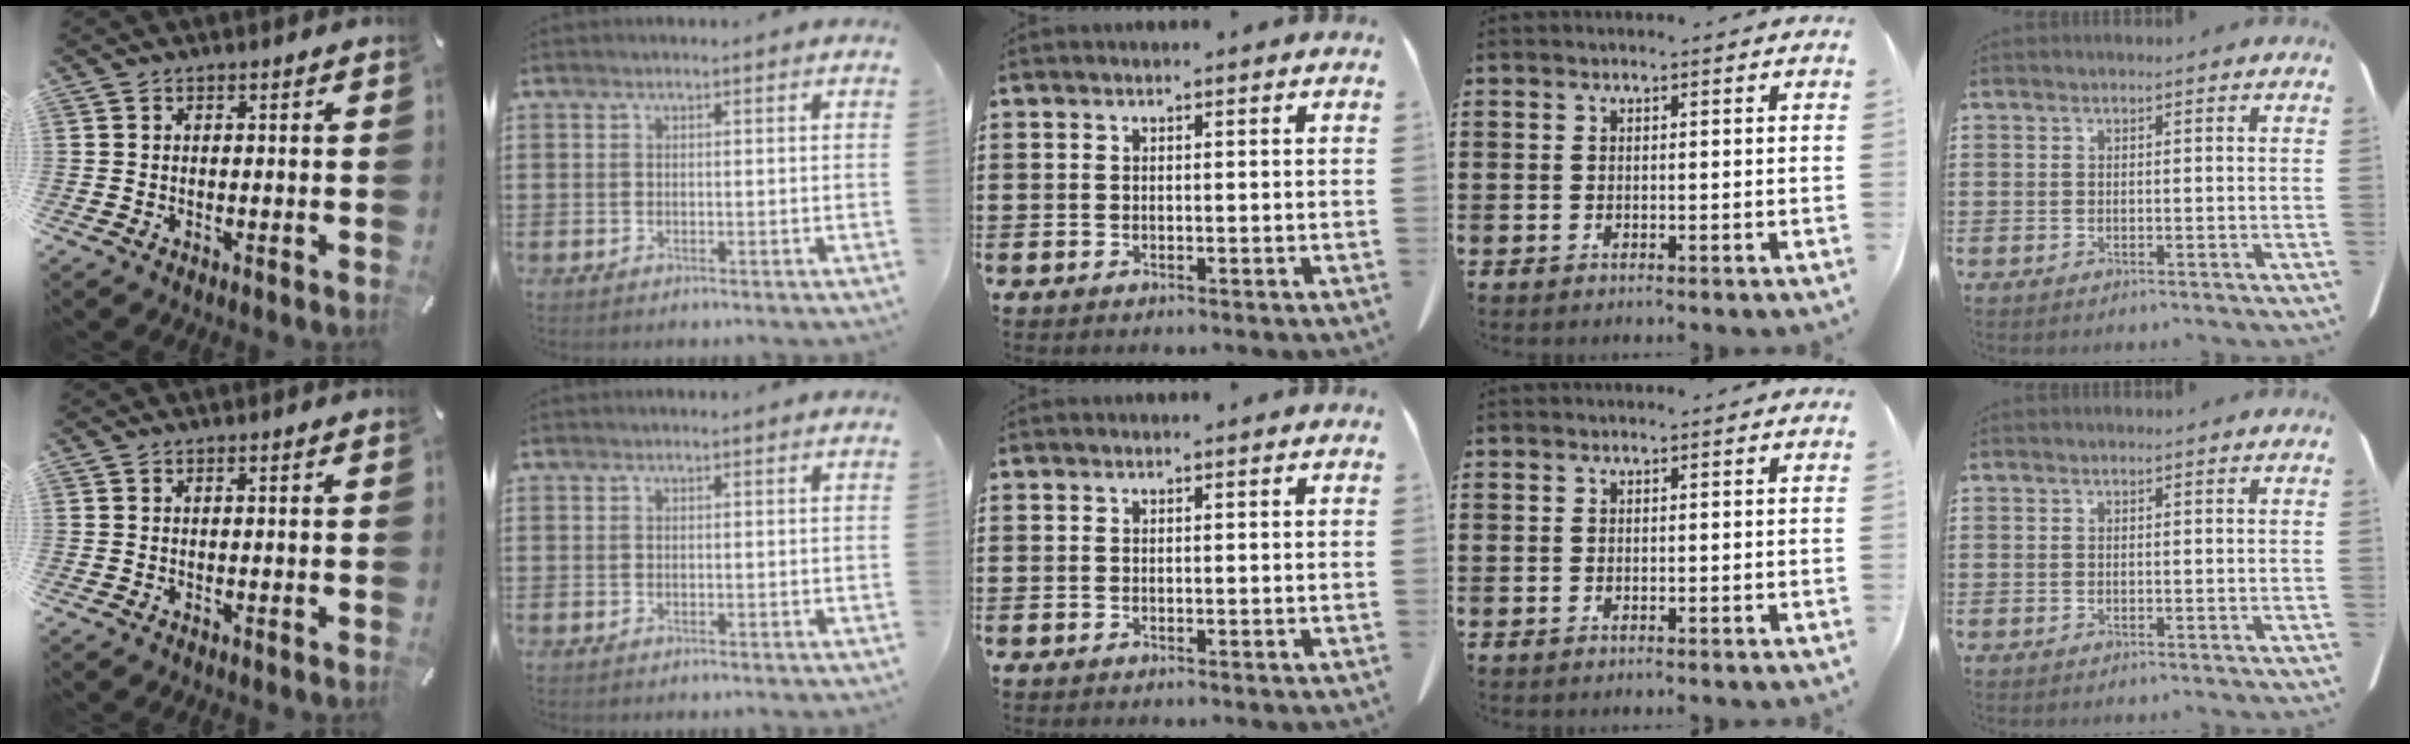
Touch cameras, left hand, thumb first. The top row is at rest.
{}